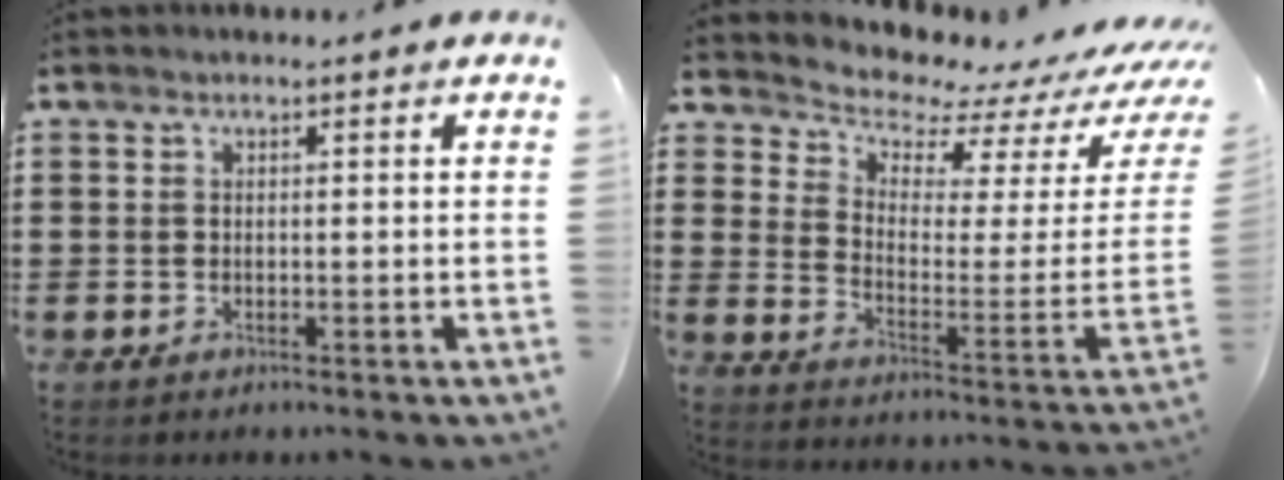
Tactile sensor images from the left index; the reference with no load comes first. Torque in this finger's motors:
{"motor_torque": [2.14, 0.00, 0.18, 0.03]}